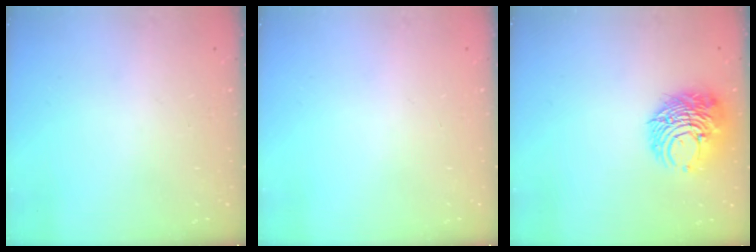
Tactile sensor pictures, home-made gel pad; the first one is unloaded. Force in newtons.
{"total": 0.0}
{"total": 9.7, "press": 9.6, "slide": 1.5}